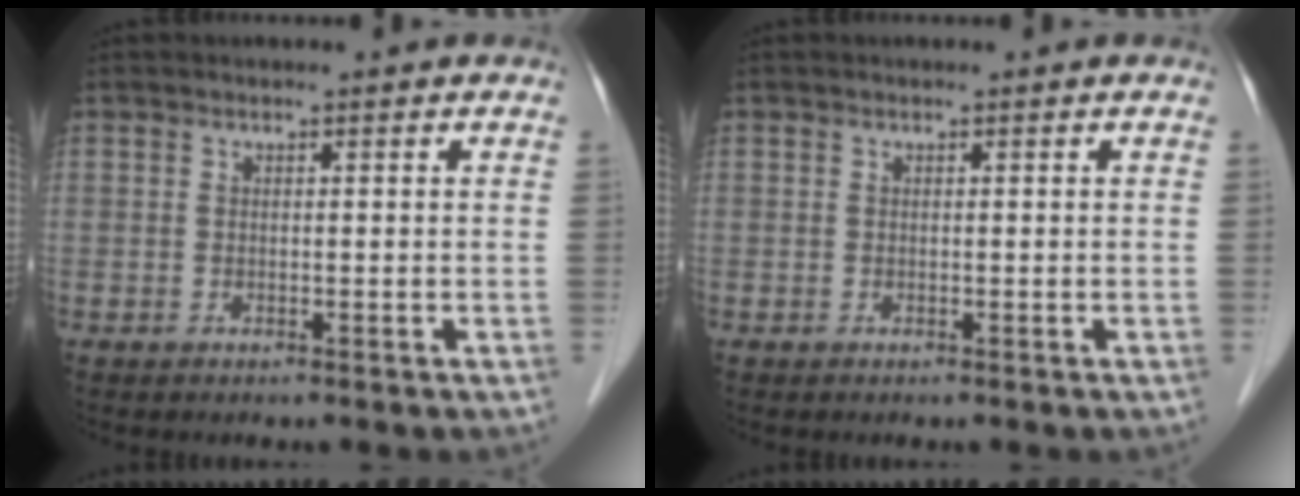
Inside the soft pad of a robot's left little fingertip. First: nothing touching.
{"total": 0.0}